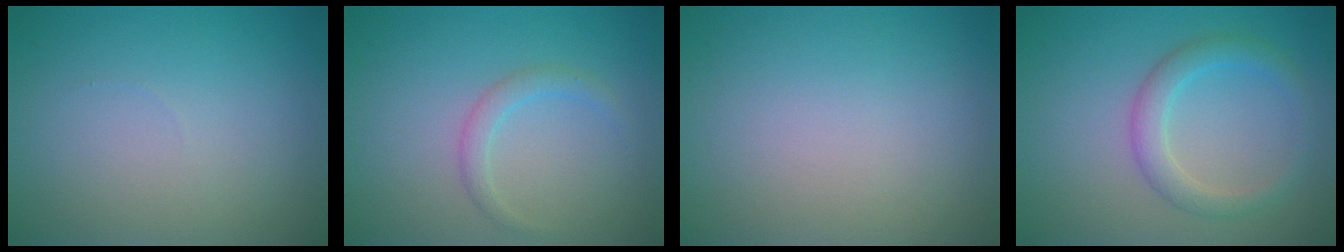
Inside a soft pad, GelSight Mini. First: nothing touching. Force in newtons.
{"total": 1.5, "press": 1.5, "slide": 0.1}
{"total": 0.0}
{"total": 2.8, "press": 2.8, "slide": 0.1}